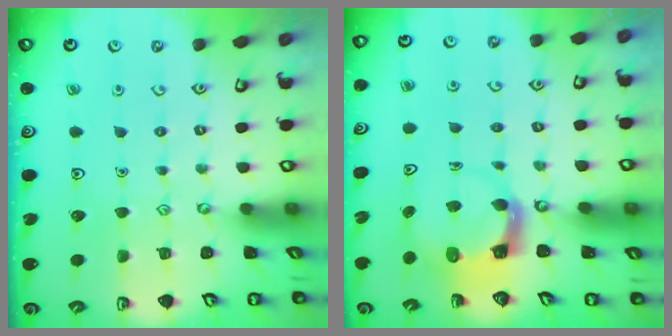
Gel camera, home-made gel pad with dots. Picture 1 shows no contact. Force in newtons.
{"total": 3.6, "press": 3.6, "slide": 0.5}